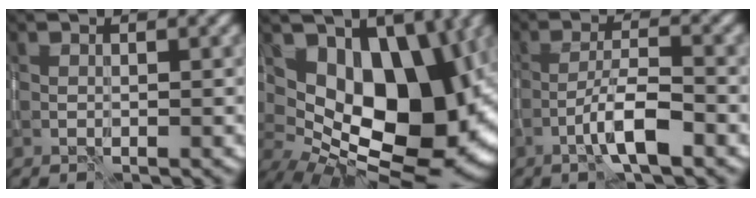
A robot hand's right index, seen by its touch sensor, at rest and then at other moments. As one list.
[{"total": 14.8, "force": [2.6, 9.5, 11.1], "torque": [-0.151, -0.022, 0.055]}, {"total": 4.2, "force": [-2.4, 0.7, 3.3], "torque": [-0.060, 0.009, -0.048]}]